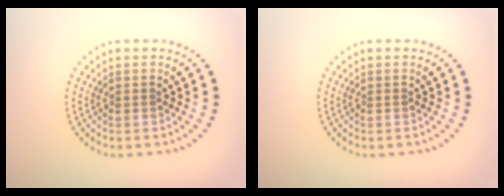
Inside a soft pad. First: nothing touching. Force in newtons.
{"total": 0.0}